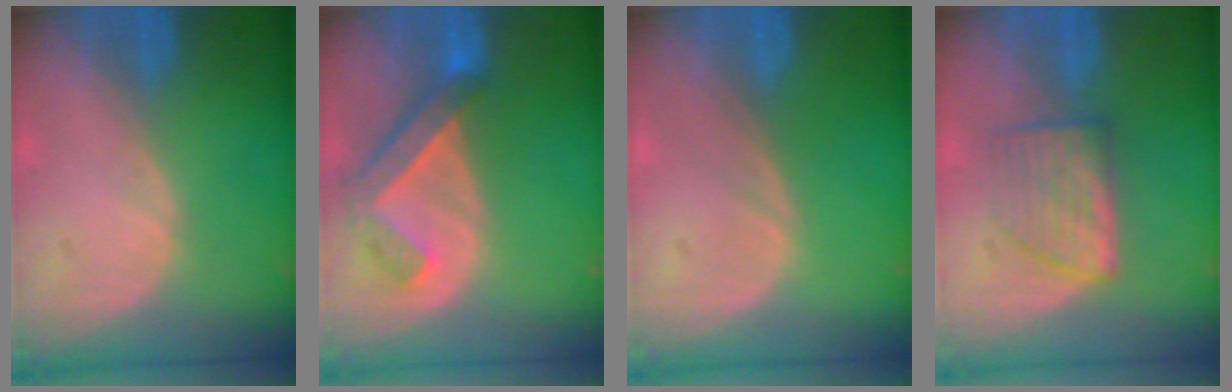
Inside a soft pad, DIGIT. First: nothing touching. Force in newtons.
{"total": 6.2, "press": 6.0, "slide": 1.4}
{"total": 0.0}
{"total": 5.5, "press": 5.5, "slide": 0.4}